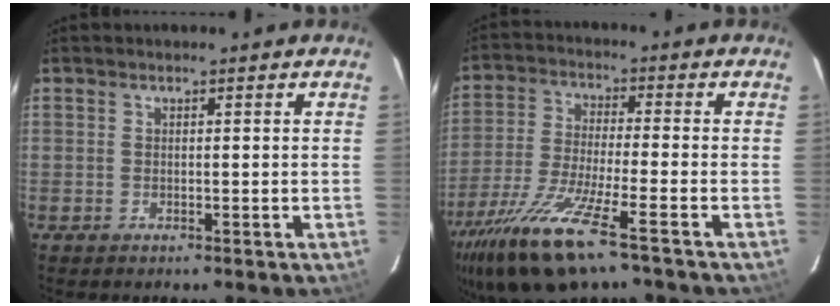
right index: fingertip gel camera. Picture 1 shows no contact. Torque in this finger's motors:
{"motor_torque": [1.80, -0.33, 0.84, 0.21]}